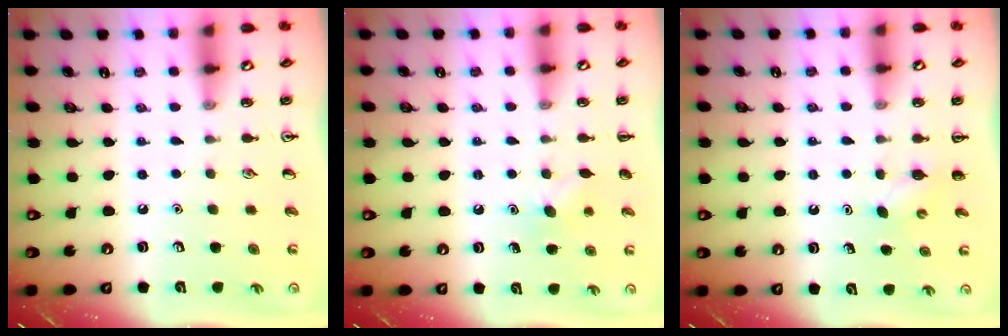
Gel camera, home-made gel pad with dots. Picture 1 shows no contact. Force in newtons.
{"total": 6.2, "press": 6.0, "slide": 1.5}
{"total": 2.7, "press": 2.6, "slide": 0.7}